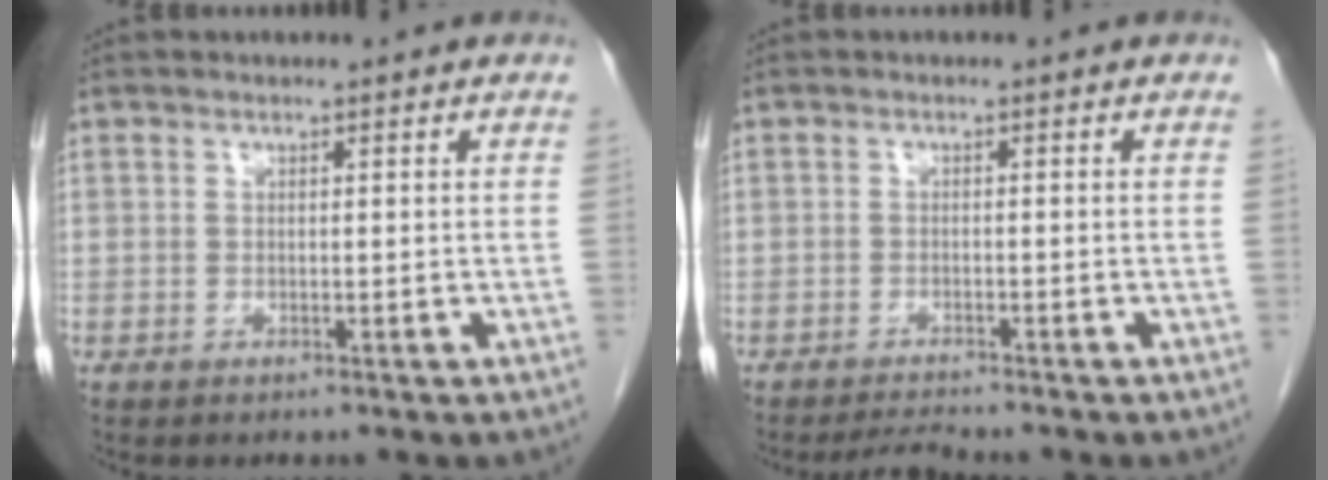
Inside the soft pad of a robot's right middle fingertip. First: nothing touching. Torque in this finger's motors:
{"motor_torque": [0.28, -0.17, -0.05, 0.00]}